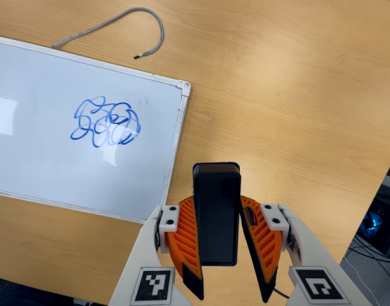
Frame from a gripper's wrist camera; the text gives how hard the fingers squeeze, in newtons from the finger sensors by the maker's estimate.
{"total": 6.3, "left": 5.6, "right": 7.0}